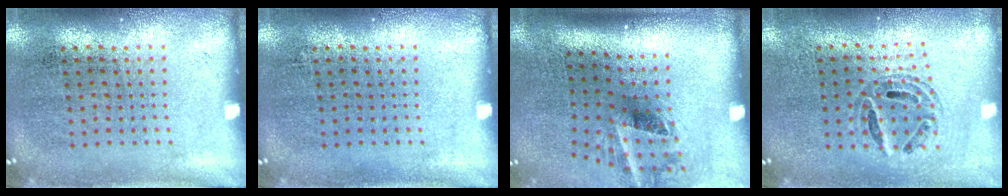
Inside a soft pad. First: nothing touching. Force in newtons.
{"total": 0.0}
{"total": 2.0, "press": 1.2, "slide": 1.6}
{"total": 0.7, "press": 0.7, "slide": 0.2}